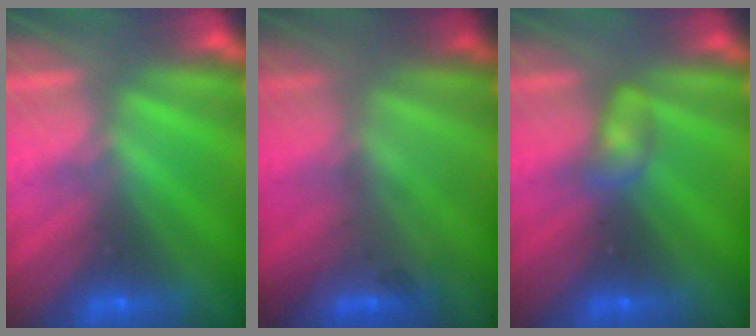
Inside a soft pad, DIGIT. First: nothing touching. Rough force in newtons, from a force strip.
{"total": 2.2}
{"total": 2.3}